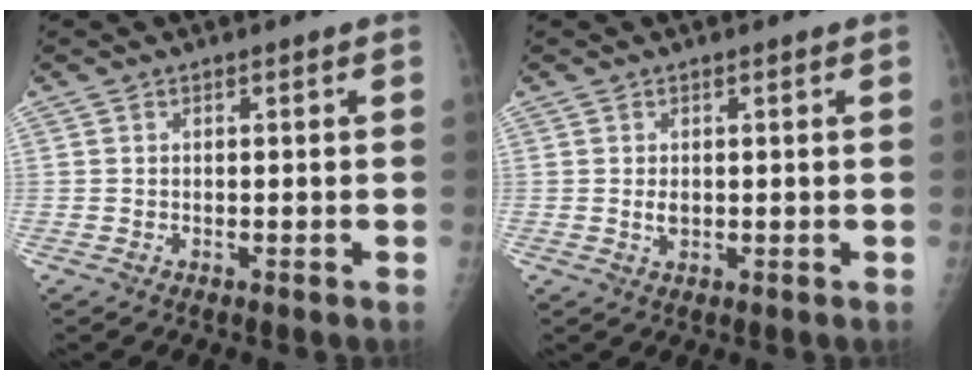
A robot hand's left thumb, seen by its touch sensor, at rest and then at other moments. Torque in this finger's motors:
{"motor_torque": [0.35, 0.59, 0.21, 0.02, 0.00]}